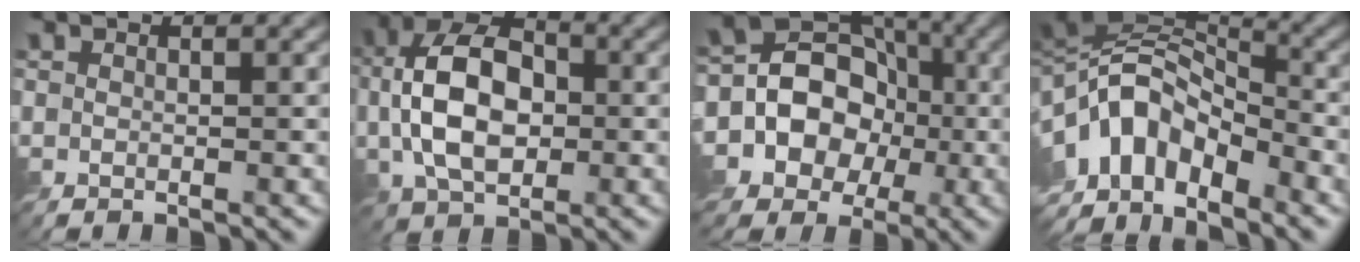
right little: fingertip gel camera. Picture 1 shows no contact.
{"total": 8.7, "force": [-0.3, 5.6, 6.7], "torque": [-0.140, 0.011, -0.015]}
{"total": 11.7, "force": [-2.8, 10.3, 5.0], "torque": [-0.085, 0.020, -0.067]}
{"total": 11.0, "force": [-5.2, 5.8, 7.7], "torque": [-0.139, 0.013, -0.103]}